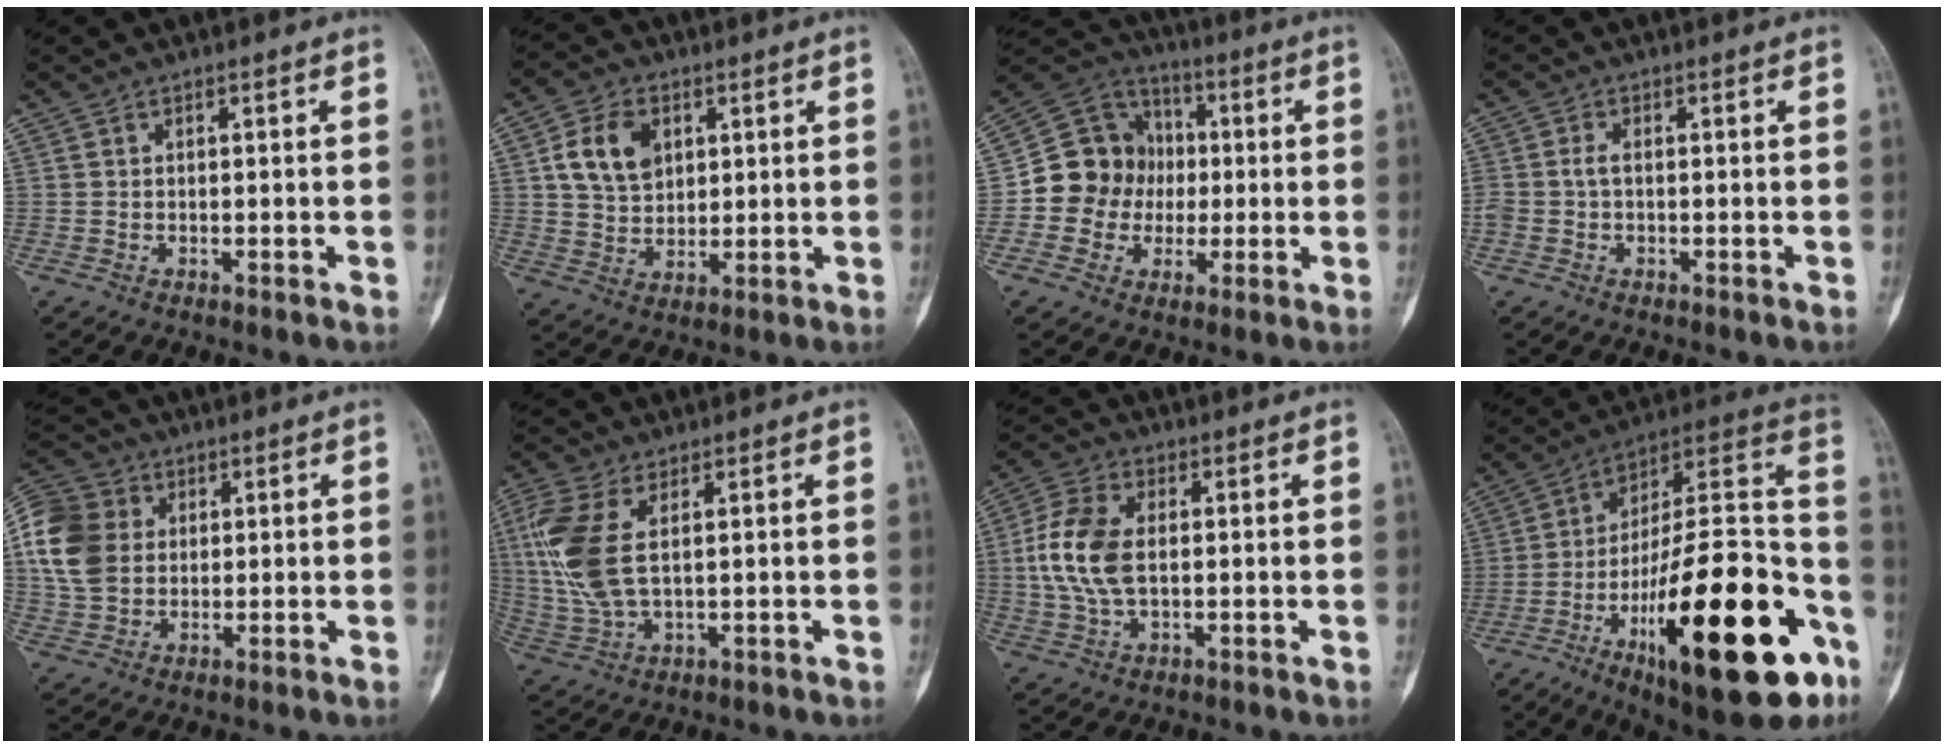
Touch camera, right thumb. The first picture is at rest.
{"total": 9.7, "force": [3.0, 7.0, 6.0], "torque": [-0.091, -0.007, 0.059]}
{"total": 13.7, "force": [-0.8, 12.7, 5.1], "torque": [-0.044, 0.032, -0.018]}
{"total": 2.2, "force": [-0.2, 1.4, 1.8], "torque": [-0.048, 0.005, -0.006]}
{"total": 13.8, "force": [2.2, 11.1, 7.9], "torque": [-0.151, 0.008, 0.036]}
{"total": 12.2, "force": [2.5, 5.9, 10.4], "torque": [-0.259, 0.000, 0.055]}
{"total": 11.1, "force": [0.5, 6.5, 8.9], "torque": [-0.198, 0.009, 0.009]}
{"total": 34.7, "force": [-13.9, 11.3, 29.6], "torque": [-0.398, 0.063, -0.211]}